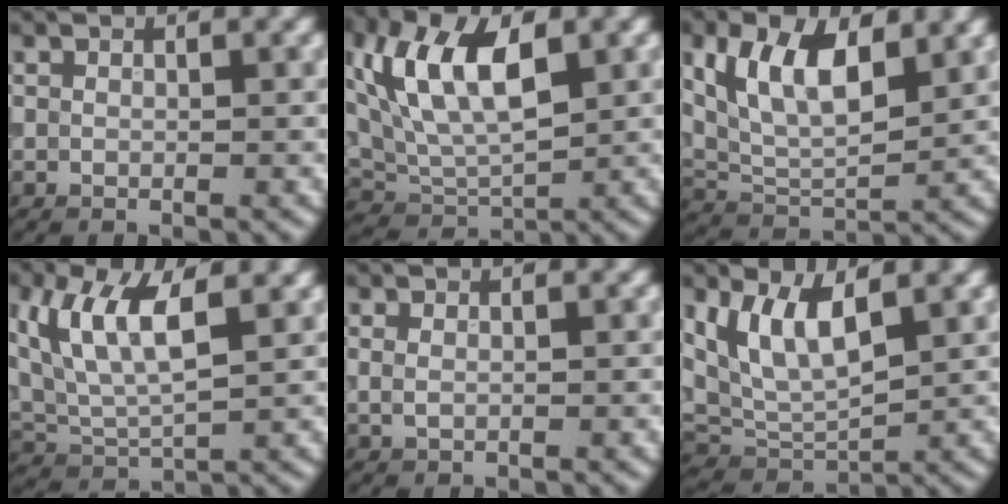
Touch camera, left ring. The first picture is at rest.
{"total": 8.3, "force": [2.6, 4.2, 6.7], "torque": [-0.127, 0.007, 0.042]}
{"total": 7.5, "force": [3.1, 3.6, 5.8], "torque": [-0.116, 0.002, 0.054]}
{"total": 8.5, "force": [3.2, 3.6, 7.0], "torque": [-0.153, 0.013, 0.059]}
{"total": 0.8, "force": [0.2, 0.4, 0.6], "torque": [-0.014, -0.001, 0.006]}
{"total": 6.4, "force": [2.8, 2.9, 5.0], "torque": [-0.111, -0.008, 0.055]}